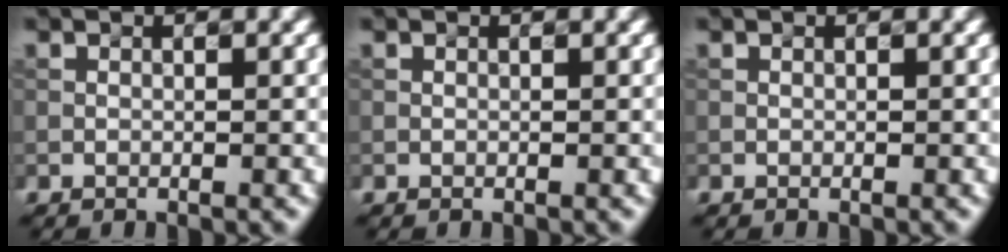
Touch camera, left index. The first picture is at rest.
{"total": 0.0}
{"total": 0.0}